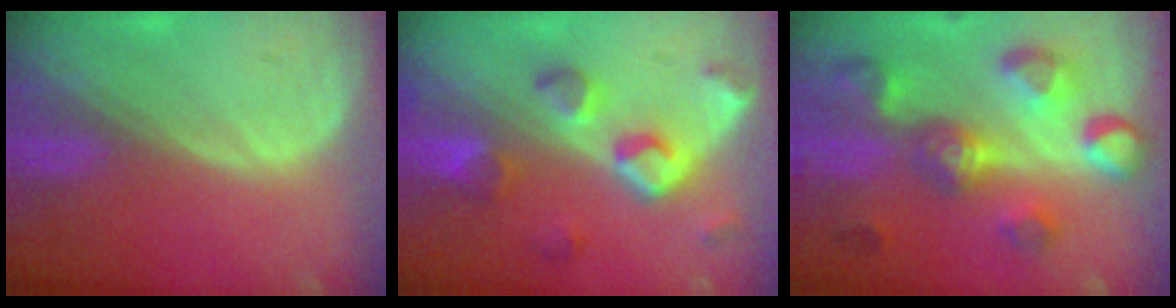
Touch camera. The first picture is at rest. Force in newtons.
{"total": 7.8, "press": 7.1, "slide": 3.1}
{"total": 9.5, "press": 9.4, "slide": 1.2}